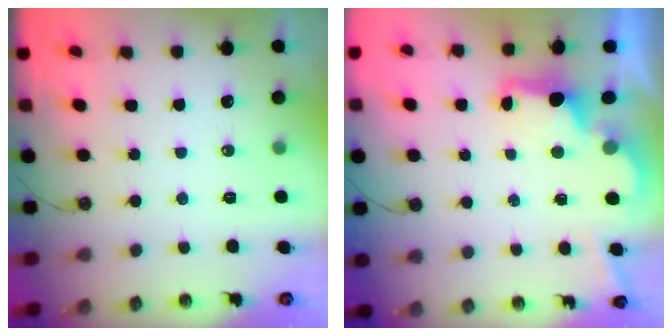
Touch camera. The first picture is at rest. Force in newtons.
{"total": 2.6, "press": 2.4, "slide": 0.8}